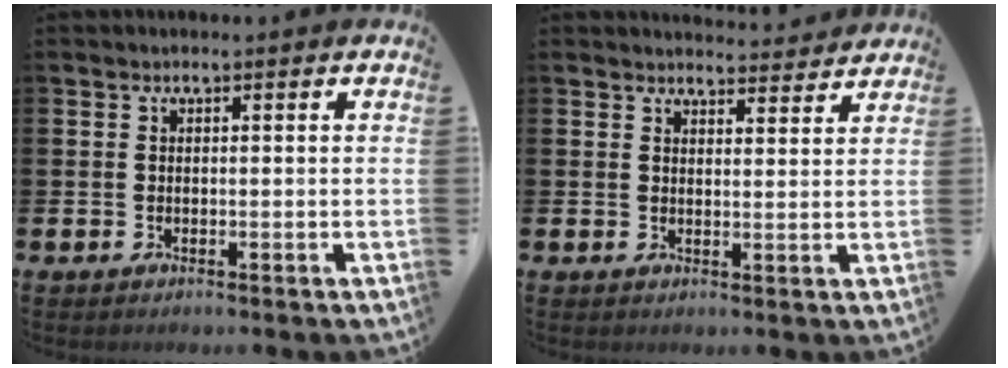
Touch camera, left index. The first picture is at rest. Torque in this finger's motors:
{"motor_torque": [0.44, -1.70, 0.03, 0.00]}